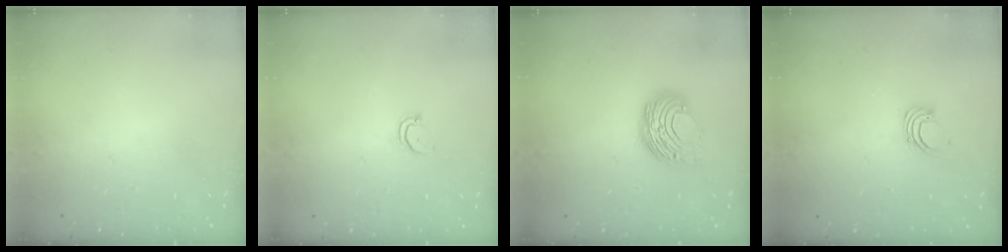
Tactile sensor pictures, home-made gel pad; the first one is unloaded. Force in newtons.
{"total": 2.5, "press": 2.5, "slide": 0.3}
{"total": 9.2, "press": 9.2, "slide": 0.4}
{"total": 2.7, "press": 2.7, "slide": 0.1}